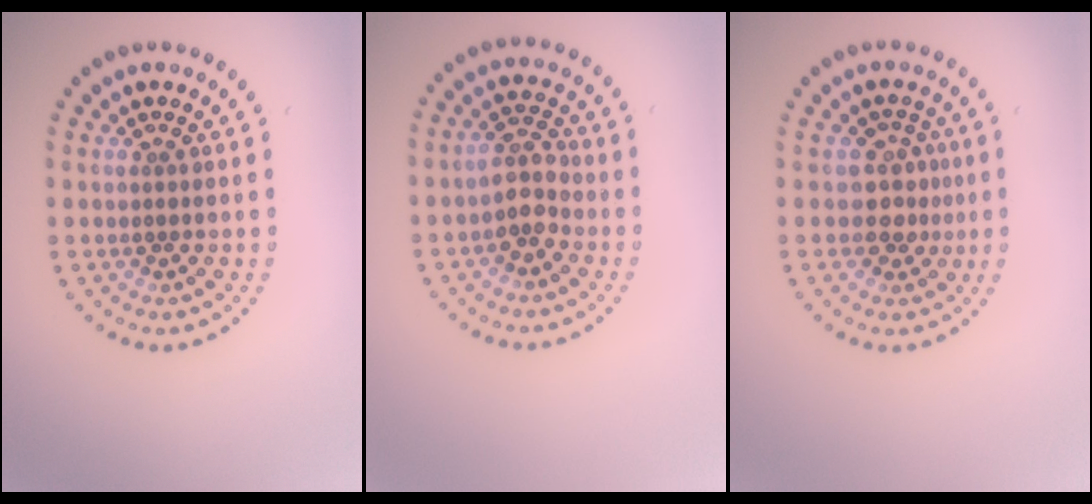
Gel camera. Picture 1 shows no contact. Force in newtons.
{"total": 2.6, "press": 2.5, "slide": 0.9}
{"total": 2.4, "press": 2.0, "slide": 1.3}